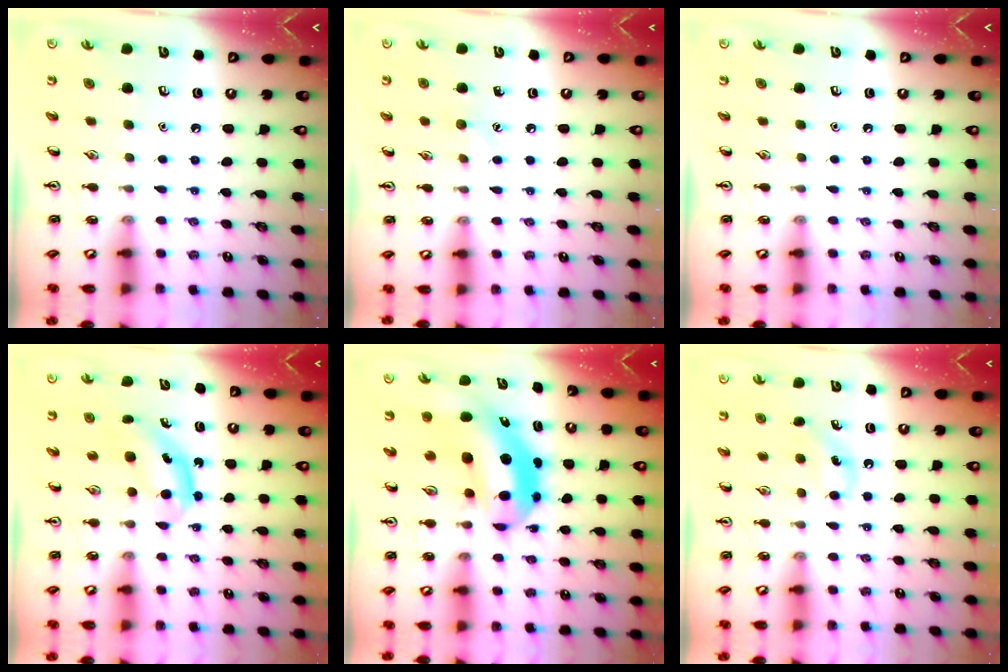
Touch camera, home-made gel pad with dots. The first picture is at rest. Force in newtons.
{"total": 4.0, "press": 3.8, "slide": 1.3}
{"total": 0.0}
{"total": 5.2, "press": 5.2, "slide": 0.6}
{"total": 8.3, "press": 8.0, "slide": 2.3}
{"total": 5.4, "press": 5.0, "slide": 1.8}